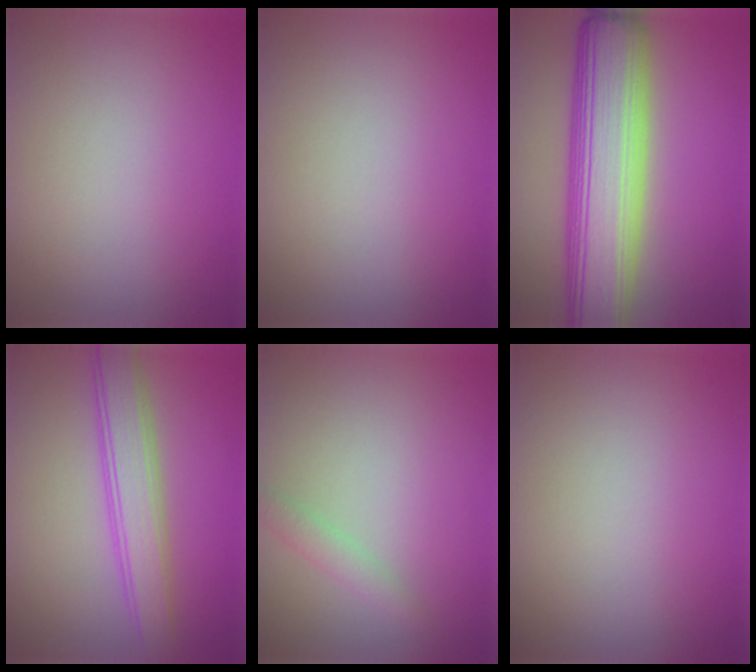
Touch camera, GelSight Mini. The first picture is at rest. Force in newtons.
{"total": 0.0}
{"total": 11.6, "press": 11.6, "slide": 0.3}
{"total": 4.5, "press": 4.5, "slide": 0.2}
{"total": 1.5, "press": 1.5, "slide": 0.0}
{"total": 0.0}